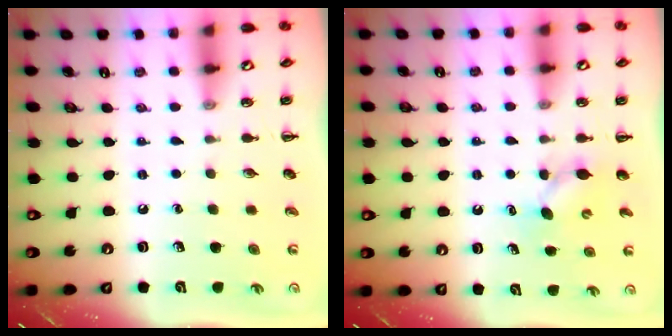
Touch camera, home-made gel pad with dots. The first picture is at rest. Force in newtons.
{"total": 4.4, "press": 4.2, "slide": 1.3}